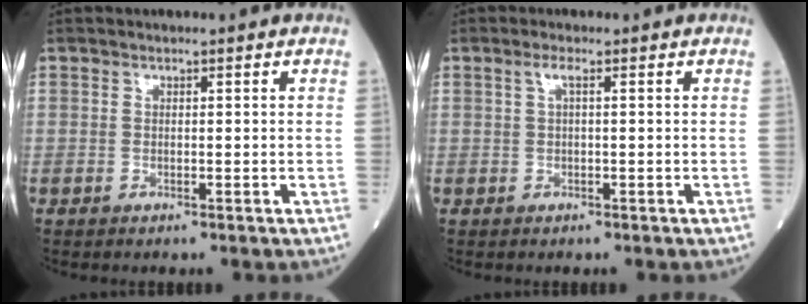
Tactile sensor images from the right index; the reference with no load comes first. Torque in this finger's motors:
{"motor_torque": [-0.01, 0.07, 0.11, 0.03]}